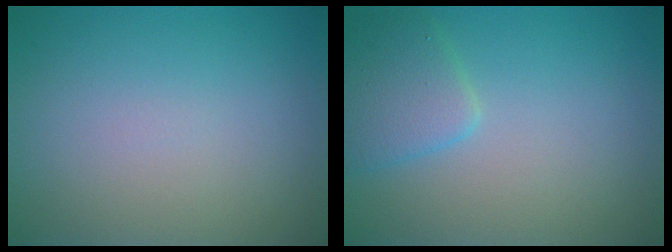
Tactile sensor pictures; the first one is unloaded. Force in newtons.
{"total": 2.8, "press": 2.8, "slide": 0.1}